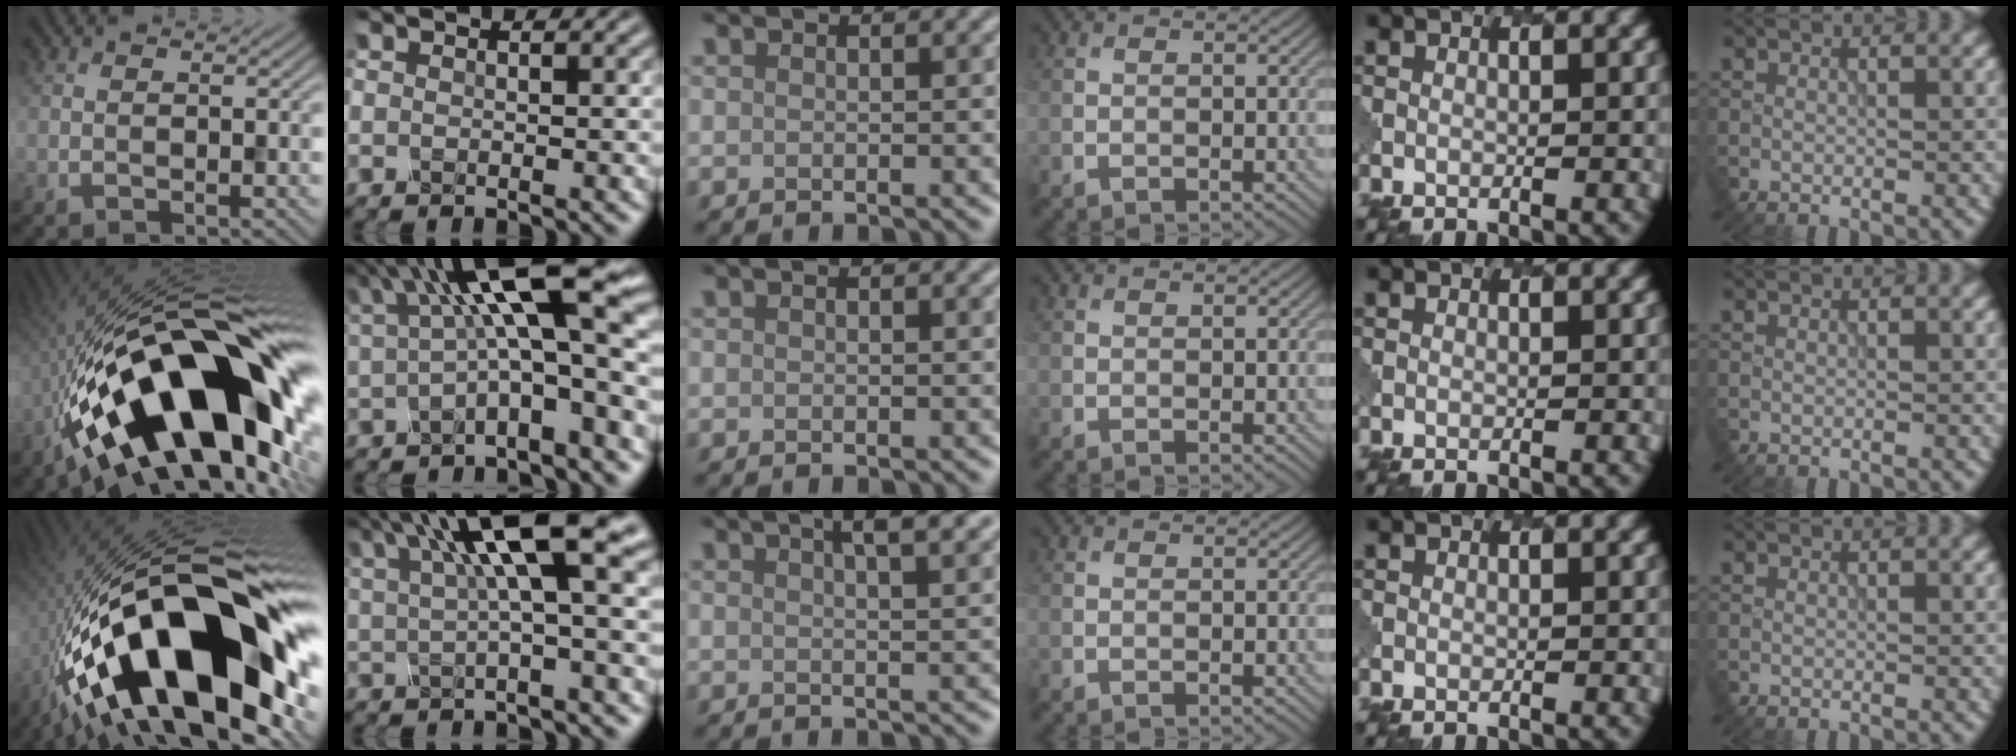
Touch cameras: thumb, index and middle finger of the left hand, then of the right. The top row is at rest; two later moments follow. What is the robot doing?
{"motion": "dispense", "object": "syringe"}